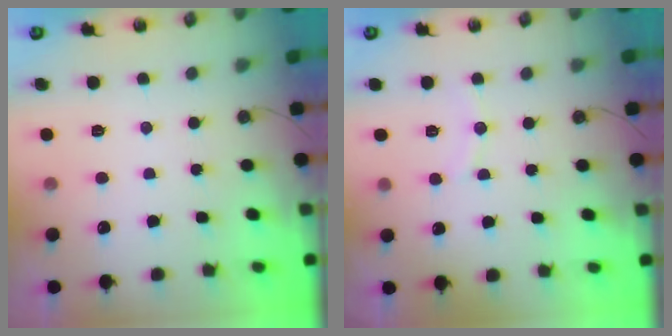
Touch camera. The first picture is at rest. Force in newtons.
{"total": 5.2, "press": 5.1, "slide": 0.7}